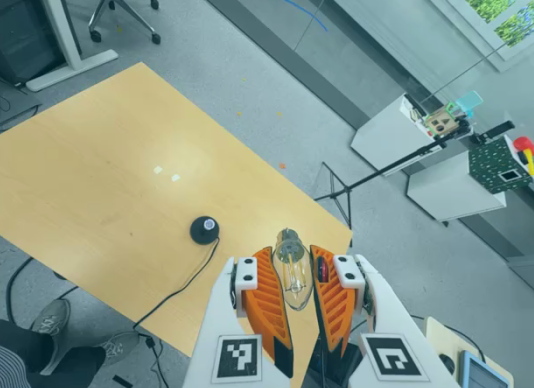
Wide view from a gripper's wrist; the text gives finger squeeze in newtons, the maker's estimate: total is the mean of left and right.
{"total": 20.8, "left": 25.6, "right": 16.1}